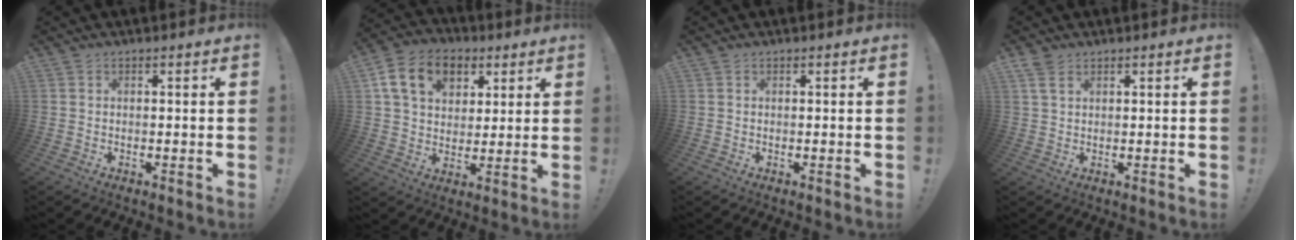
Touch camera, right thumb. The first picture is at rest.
{"total": 14.7, "force": [6.2, 10.7, 8.0], "torque": [-0.122, -0.019, 0.120]}
{"total": 0.0}
{"total": 3.5, "force": [2.2, 1.7, 2.1], "torque": [-0.043, -0.004, 0.043]}